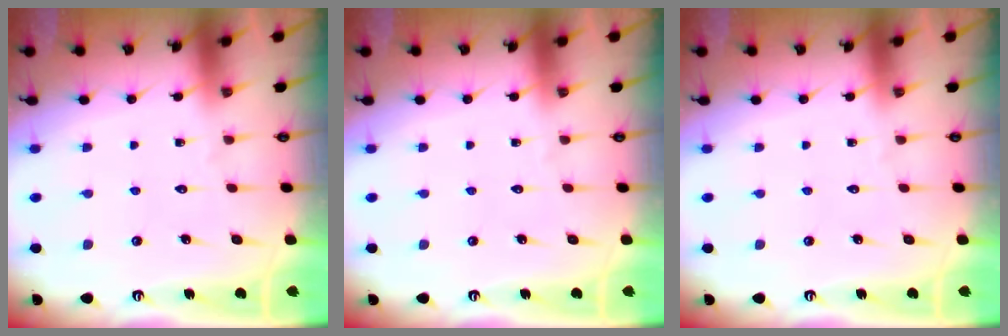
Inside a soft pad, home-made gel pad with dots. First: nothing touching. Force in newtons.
{"total": 0.0}
{"total": 0.0}